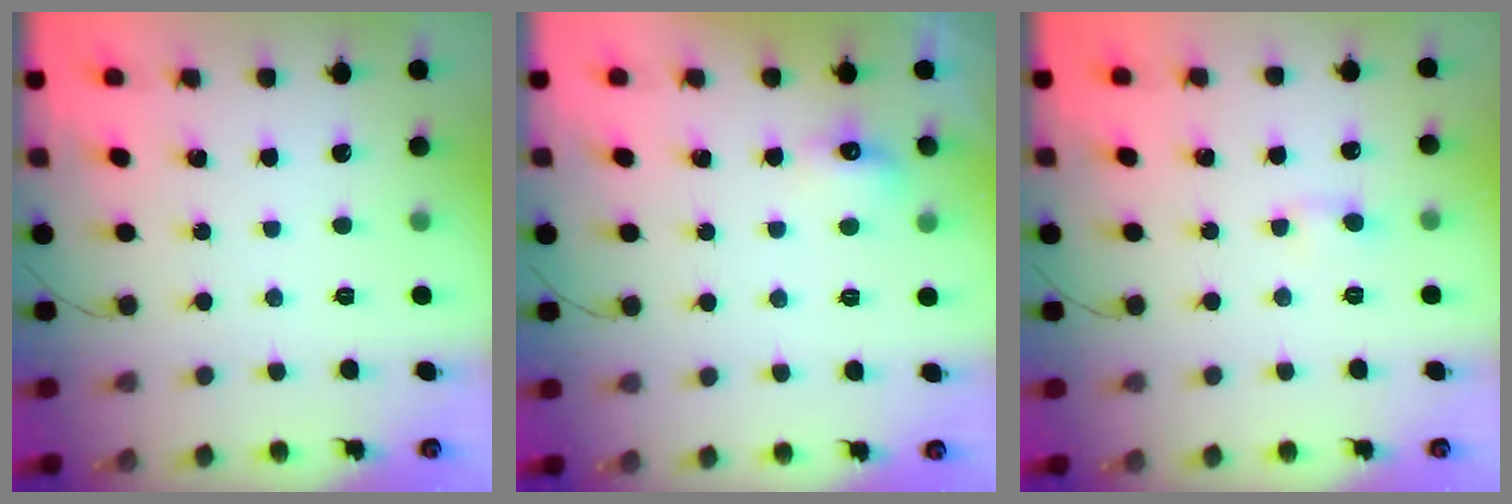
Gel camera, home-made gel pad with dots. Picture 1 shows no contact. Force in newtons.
{"total": 5.3, "press": 5.1, "slide": 1.5}
{"total": 2.3, "press": 2.0, "slide": 1.3}